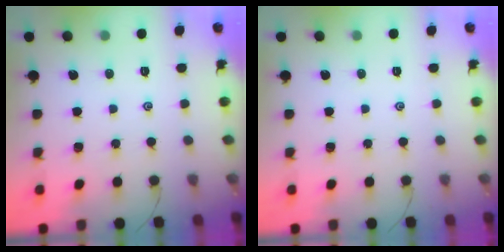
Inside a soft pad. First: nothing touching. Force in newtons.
{"total": 0.0}